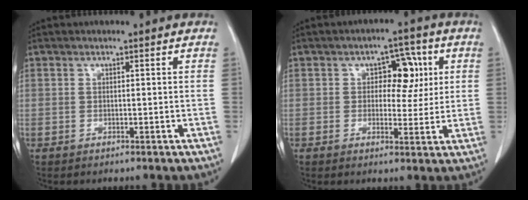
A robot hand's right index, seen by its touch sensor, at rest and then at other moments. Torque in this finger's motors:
{"motor_torque": [0.16, 0.06, 0.08, 0.03]}